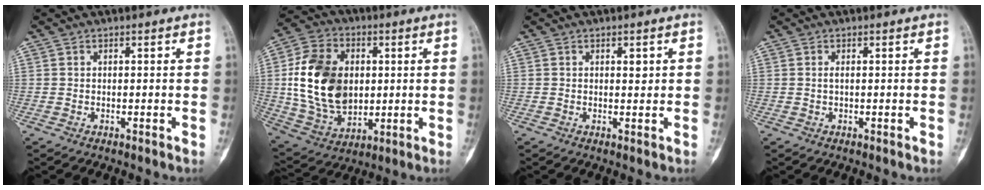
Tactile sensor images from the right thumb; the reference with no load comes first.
{"total": 19.7, "force": [1.8, 13.9, 13.8], "torque": [-0.231, -0.003, 0.043]}
{"total": 1.4, "force": [0.5, 0.7, 1.1], "torque": [-0.006, -0.001, 0.007]}
{"total": 0.6, "force": [0.0, 0.2, 0.6], "torque": [-0.015, -0.001, 0.000]}